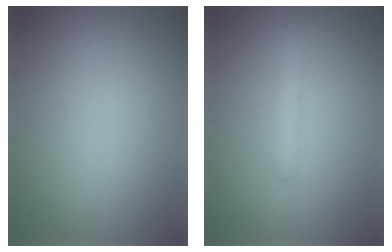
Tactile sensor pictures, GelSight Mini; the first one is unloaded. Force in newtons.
{"total": 1.7, "press": 1.7, "slide": 0.1}